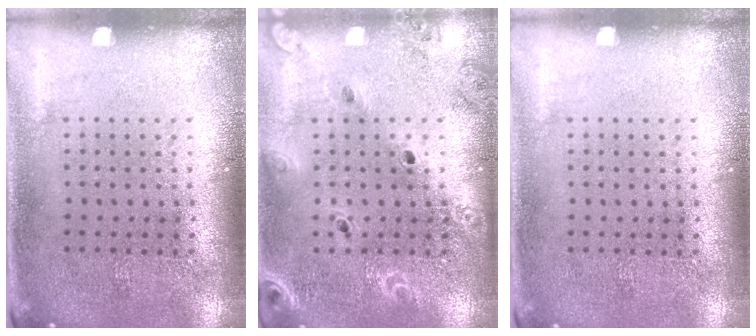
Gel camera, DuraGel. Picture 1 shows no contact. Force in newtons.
{"total": 1.9, "press": 1.8, "slide": 0.7}
{"total": 0.0}